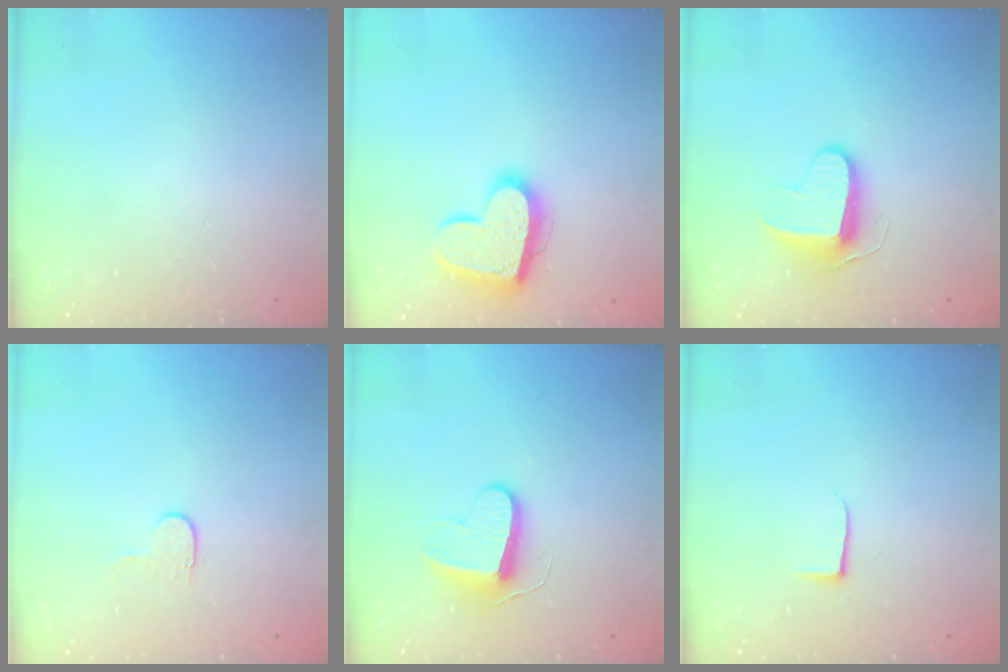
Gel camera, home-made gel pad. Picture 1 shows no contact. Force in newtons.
{"total": 15.9, "press": 15.9, "slide": 0.9}
{"total": 8.8, "press": 8.7, "slide": 0.5}
{"total": 3.6, "press": 3.6, "slide": 0.4}
{"total": 9.3, "press": 9.3, "slide": 0.5}
{"total": 3.8, "press": 3.8, "slide": 0.5}